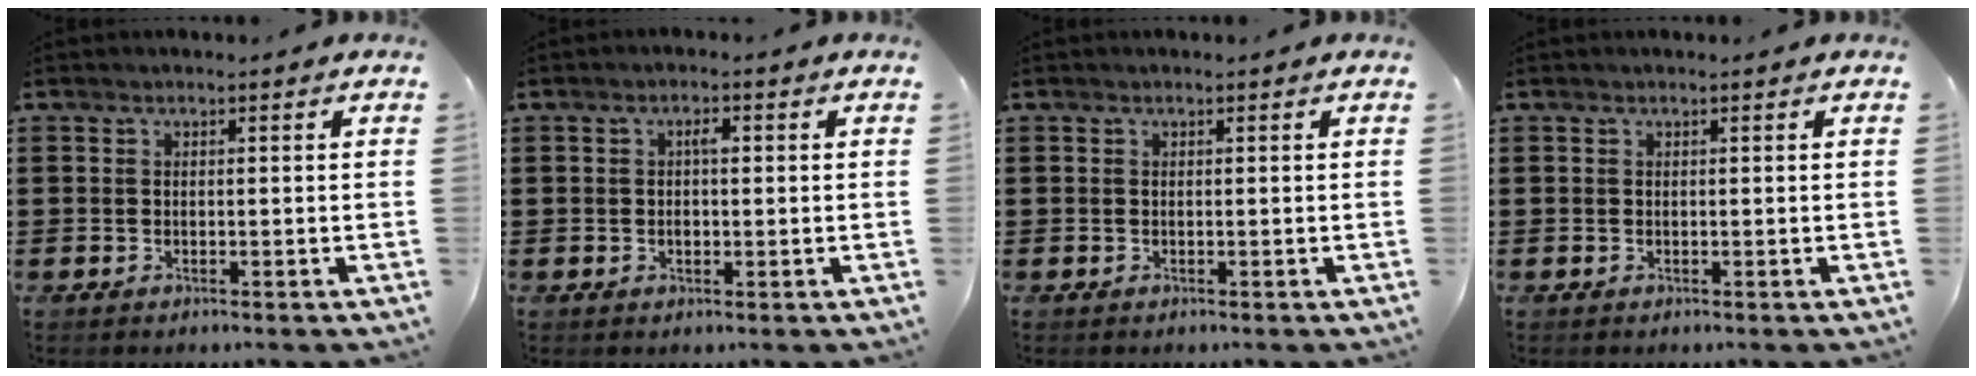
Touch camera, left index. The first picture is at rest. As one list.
[{"total": 2.1, "force": [0.2, 0.8, 1.9], "torque": [-0.037, 0.005, 0.002]}, {"total": 0.0}, {"total": 0.0}]